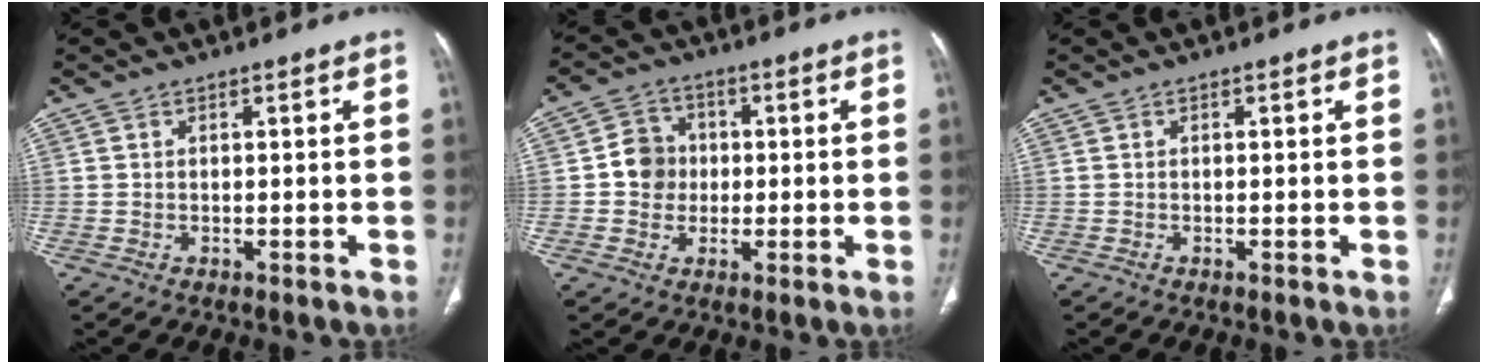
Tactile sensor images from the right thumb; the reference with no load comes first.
{"total": 6.5, "force": [-0.1, 6.0, 2.5], "torque": [-0.011, 0.010, -0.008]}
{"total": 0.0}